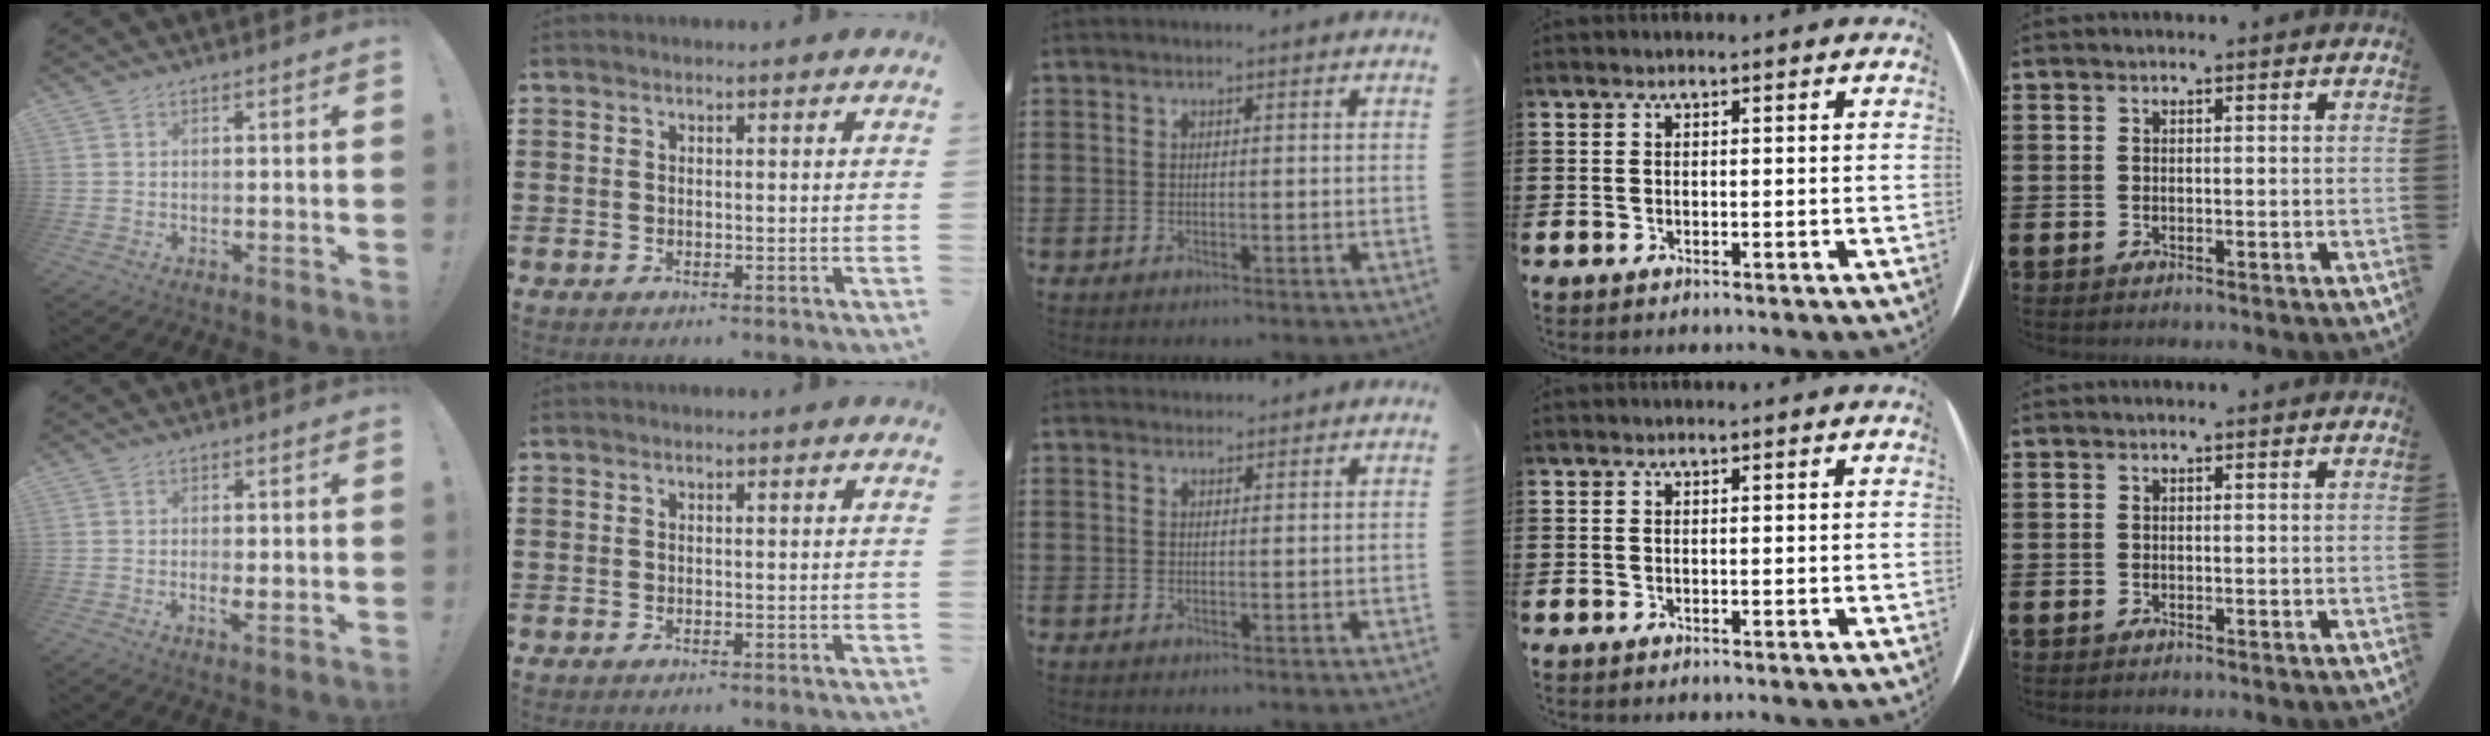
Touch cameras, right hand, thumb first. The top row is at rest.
{"thumb": {"total": 2.1, "force": [0.0, 0.7, 2.0], "torque": [-0.026, -0.003, 0.001]}, "middle": {"total": 1.4, "force": [1.4, 0.4, -0.1], "torque": [-0.001, 0.003, 0.026]}}